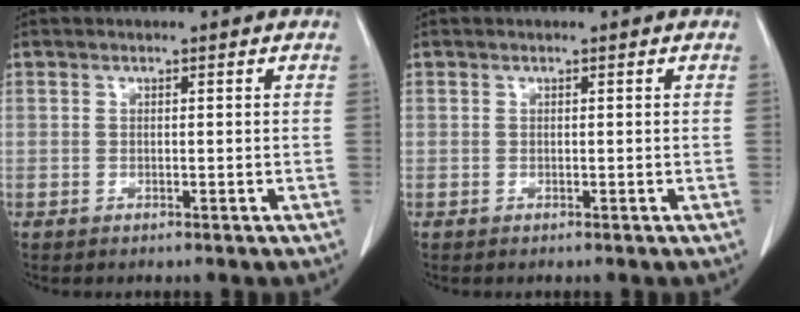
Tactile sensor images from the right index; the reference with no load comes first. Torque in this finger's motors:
{"motor_torque": [0.00, 0.00, 0.00, 0.00]}